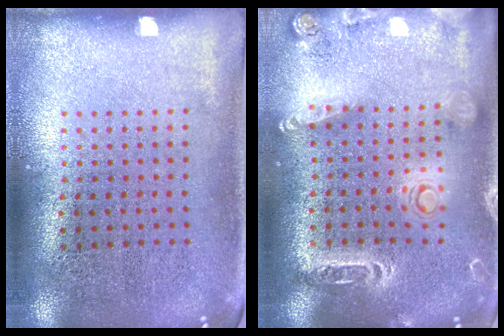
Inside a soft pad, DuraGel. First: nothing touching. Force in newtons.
{"total": 2.0, "press": 1.9, "slide": 0.6}